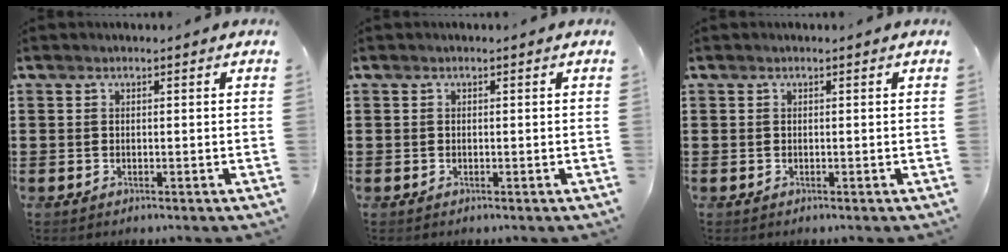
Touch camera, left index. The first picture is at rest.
{"total": 0.0}
{"total": 0.0}